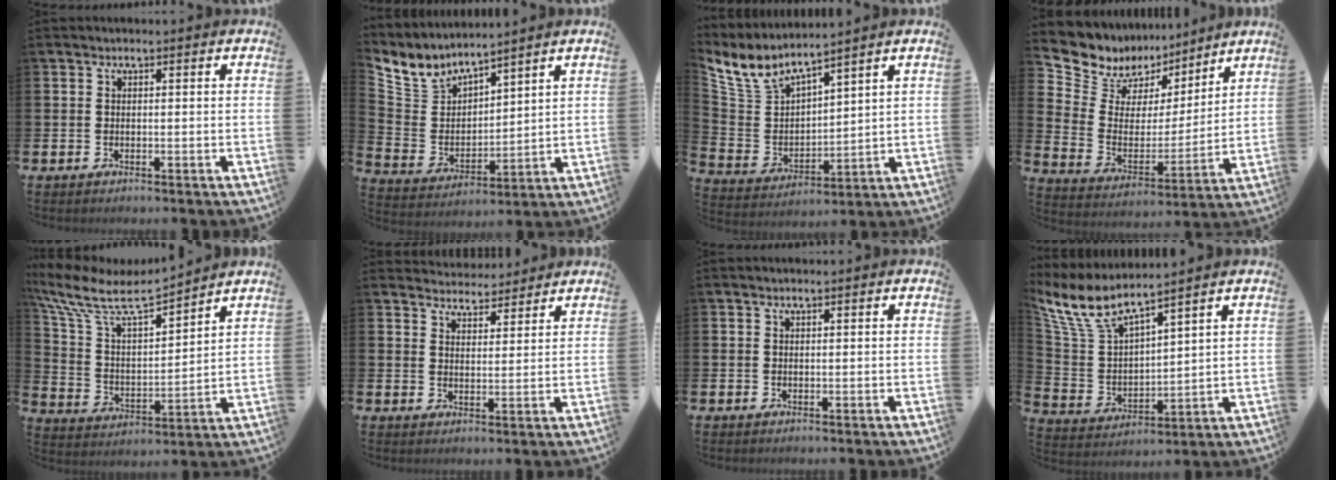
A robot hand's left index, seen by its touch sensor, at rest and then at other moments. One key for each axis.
{"total": 5.1, "fx": 4.8, "fy": 1.6, "fz": 0.5, "tx": -0.050, "ty": -0.038, "tz": 0.082}
{"total": 6.5, "fx": 5.7, "fy": 2.1, "fz": 2.3, "tx": -0.082, "ty": -0.029, "tz": 0.098}
{"total": 8.3, "fx": 7.2, "fy": 4.2, "fz": -0.1, "tx": -0.063, "ty": -0.060, "tz": 0.133}
{"total": 8.0, "fx": 7.0, "fy": 2.3, "fz": 3.2, "tx": -0.104, "ty": -0.043, "tz": 0.117}
{"total": 4.4, "fx": 4.3, "fy": 0.9, "fz": -0.4, "tx": -0.006, "ty": -0.026, "tz": 0.079}
{"total": 0.6, "fx": 0.5, "fy": 0.0, "fz": 0.2, "tx": -0.004, "ty": 0.002, "tz": 0.009}
{"total": 7.7, "fx": 6.5, "fy": 2.1, "fz": 3.5, "tx": -0.105, "ty": -0.029, "tz": 0.114}